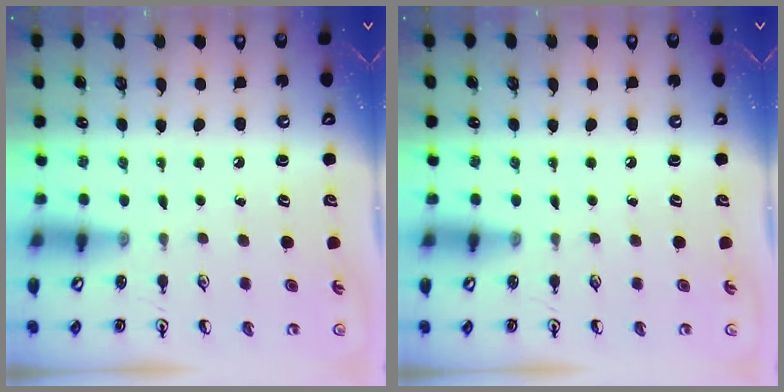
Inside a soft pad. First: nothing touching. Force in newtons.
{"total": 0.0}